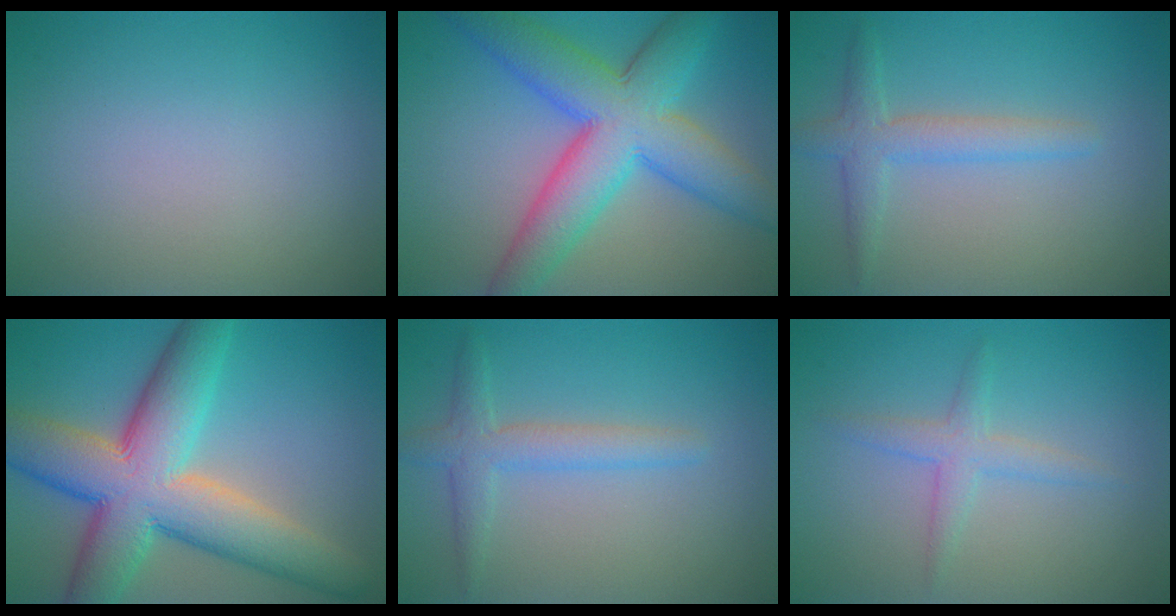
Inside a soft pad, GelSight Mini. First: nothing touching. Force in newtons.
{"total": 9.9, "press": 9.9, "slide": 0.1}
{"total": 2.8, "press": 2.8, "slide": 0.2}
{"total": 12.0, "press": 12.0, "slide": 0.8}
{"total": 2.8, "press": 2.8, "slide": 0.2}
{"total": 2.2, "press": 2.2, "slide": 0.1}